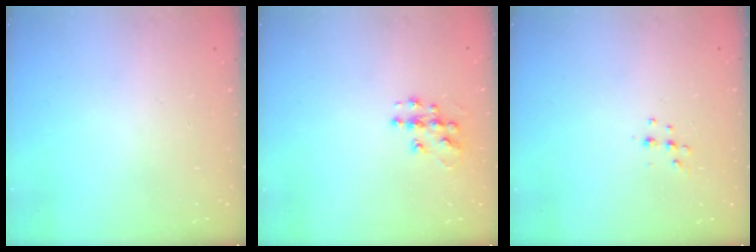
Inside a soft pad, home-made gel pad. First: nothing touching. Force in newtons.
{"total": 8.5, "press": 8.5, "slide": 0.5}
{"total": 5.8, "press": 5.7, "slide": 0.8}